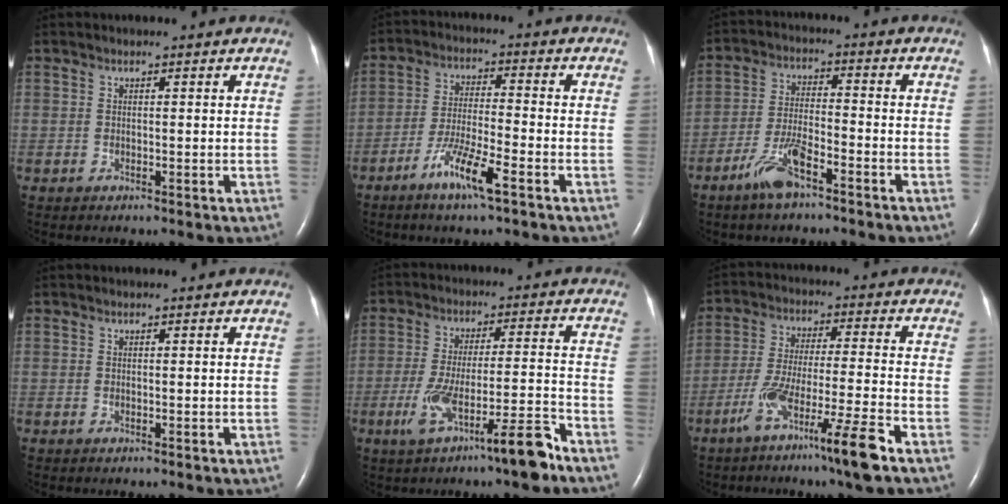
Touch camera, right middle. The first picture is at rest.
{"total": 7.5, "force": [-4.4, 0.3, 6.0], "torque": [-0.122, -0.011, -0.084]}
{"total": 6.9, "force": [-4.7, 1.1, 4.9], "torque": [-0.109, -0.004, -0.089]}
{"total": 0.0}
{"total": 11.1, "force": [-6.7, 0.6, 8.8], "torque": [-0.162, 0.001, -0.108]}
{"total": 11.5, "force": [-7.0, -0.9, 9.1], "torque": [-0.171, -0.022, -0.127]}